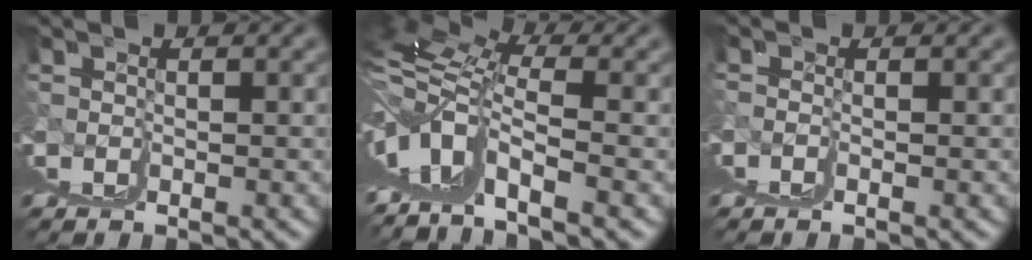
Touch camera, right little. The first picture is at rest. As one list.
[{"total": 8.5, "force": [3.1, 2.3, 7.6], "torque": [-0.102, 0.034, 0.049]}, {"total": 1.5, "force": [0.7, 0.8, 1.1], "torque": [-0.018, 0.004, 0.011]}]